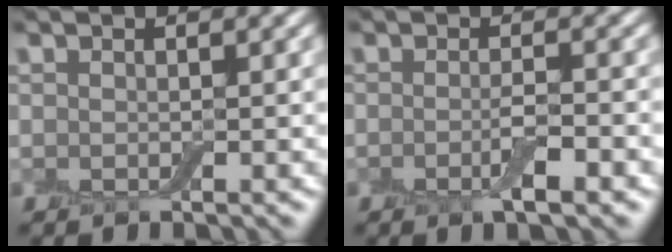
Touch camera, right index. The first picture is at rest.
{"total": 2.0, "force": [-0.9, 0.4, 1.8], "torque": [-0.030, -0.004, -0.016]}